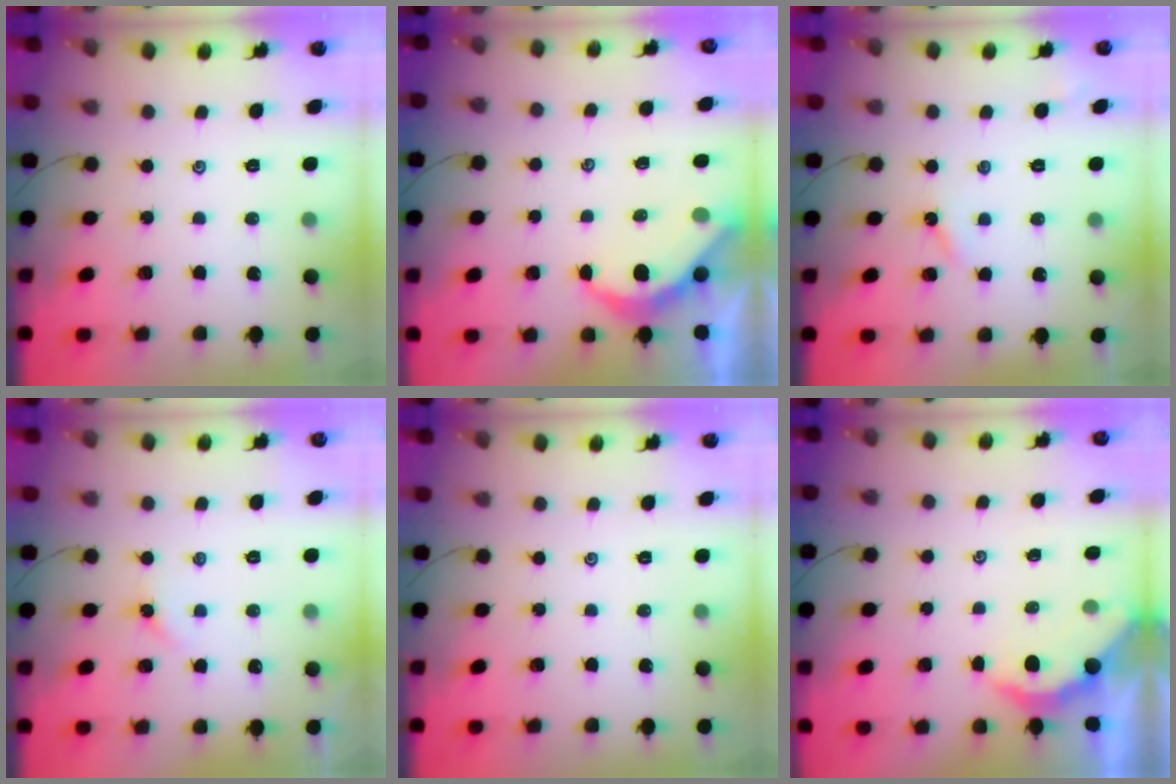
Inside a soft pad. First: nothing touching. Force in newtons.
{"total": 5.9, "press": 5.9, "slide": 0.5}
{"total": 2.9, "press": 2.8, "slide": 0.3}
{"total": 2.8, "press": 2.8, "slide": 0.4}
{"total": 0.0}
{"total": 2.3, "press": 2.3, "slide": 0.2}